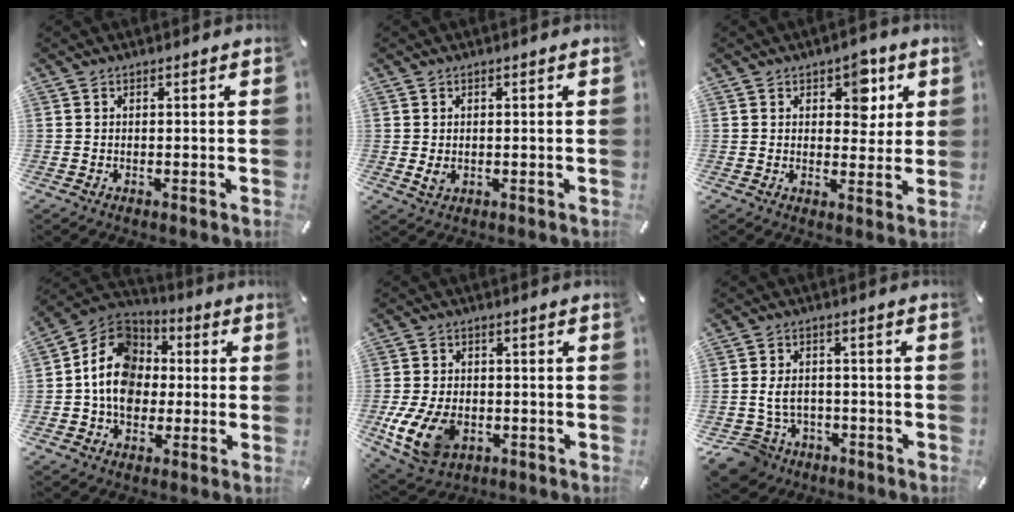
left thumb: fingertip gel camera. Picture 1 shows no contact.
{"total": 2.1, "force": [-0.1, 1.6, 1.3], "torque": [-0.014, 0.000, -0.003]}
{"total": 6.6, "force": [2.9, 4.6, 3.7], "torque": [-0.030, -0.007, 0.042]}
{"total": 13.4, "force": [-1.1, 11.4, 7.1], "torque": [-0.156, 0.017, -0.024]}
{"total": 12.0, "force": [-3.6, 8.4, 7.7], "torque": [-0.170, 0.005, -0.063]}
{"total": 7.8, "force": [-2.4, 6.6, 3.4], "torque": [-0.095, 0.016, -0.045]}